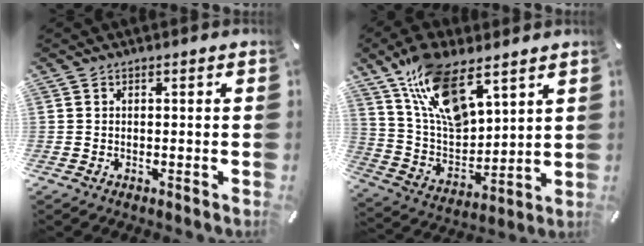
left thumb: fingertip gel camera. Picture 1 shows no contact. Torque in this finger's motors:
{"motor_torque": [1.25, 0.96, 1.39, -1.38, 0.23]}